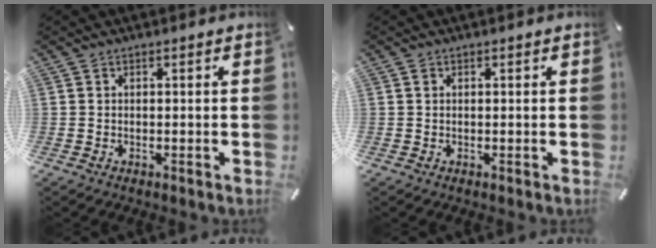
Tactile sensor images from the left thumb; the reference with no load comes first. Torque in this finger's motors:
{"motor_torque": [0.56, 0.56, 0.13, -0.29, 0.00]}